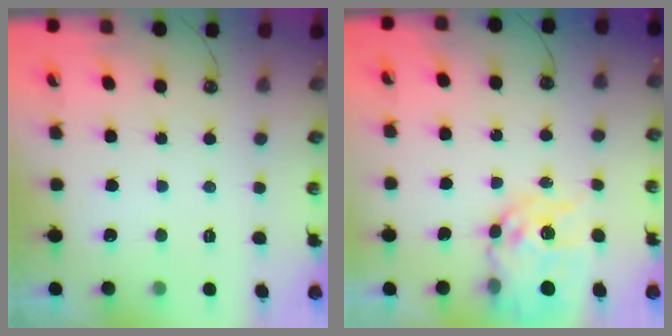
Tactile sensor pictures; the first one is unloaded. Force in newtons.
{"total": 13.3, "press": 13.2, "slide": 1.4}